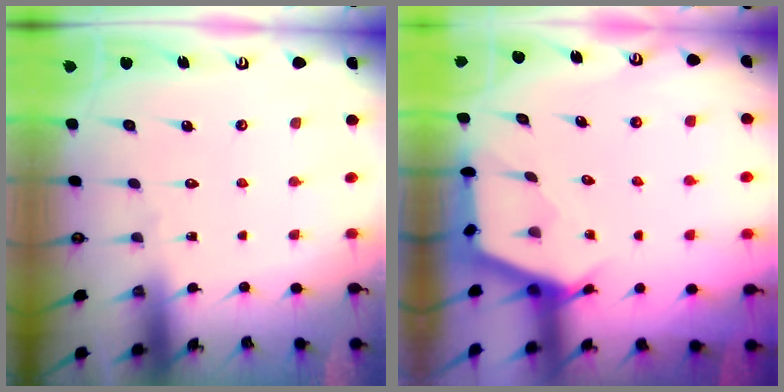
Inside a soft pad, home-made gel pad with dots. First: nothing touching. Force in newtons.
{"total": 2.7, "press": 2.7, "slide": 0.4}